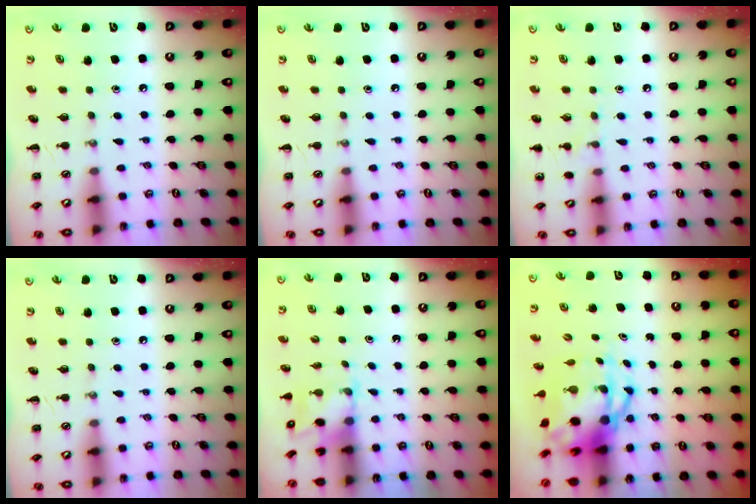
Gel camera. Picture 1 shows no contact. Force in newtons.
{"total": 0.0}
{"total": 5.5, "press": 5.4, "slide": 1.3}
{"total": 0.0}
{"total": 2.4, "press": 2.3, "slide": 0.8}
{"total": 8.3, "press": 7.9, "slide": 2.4}